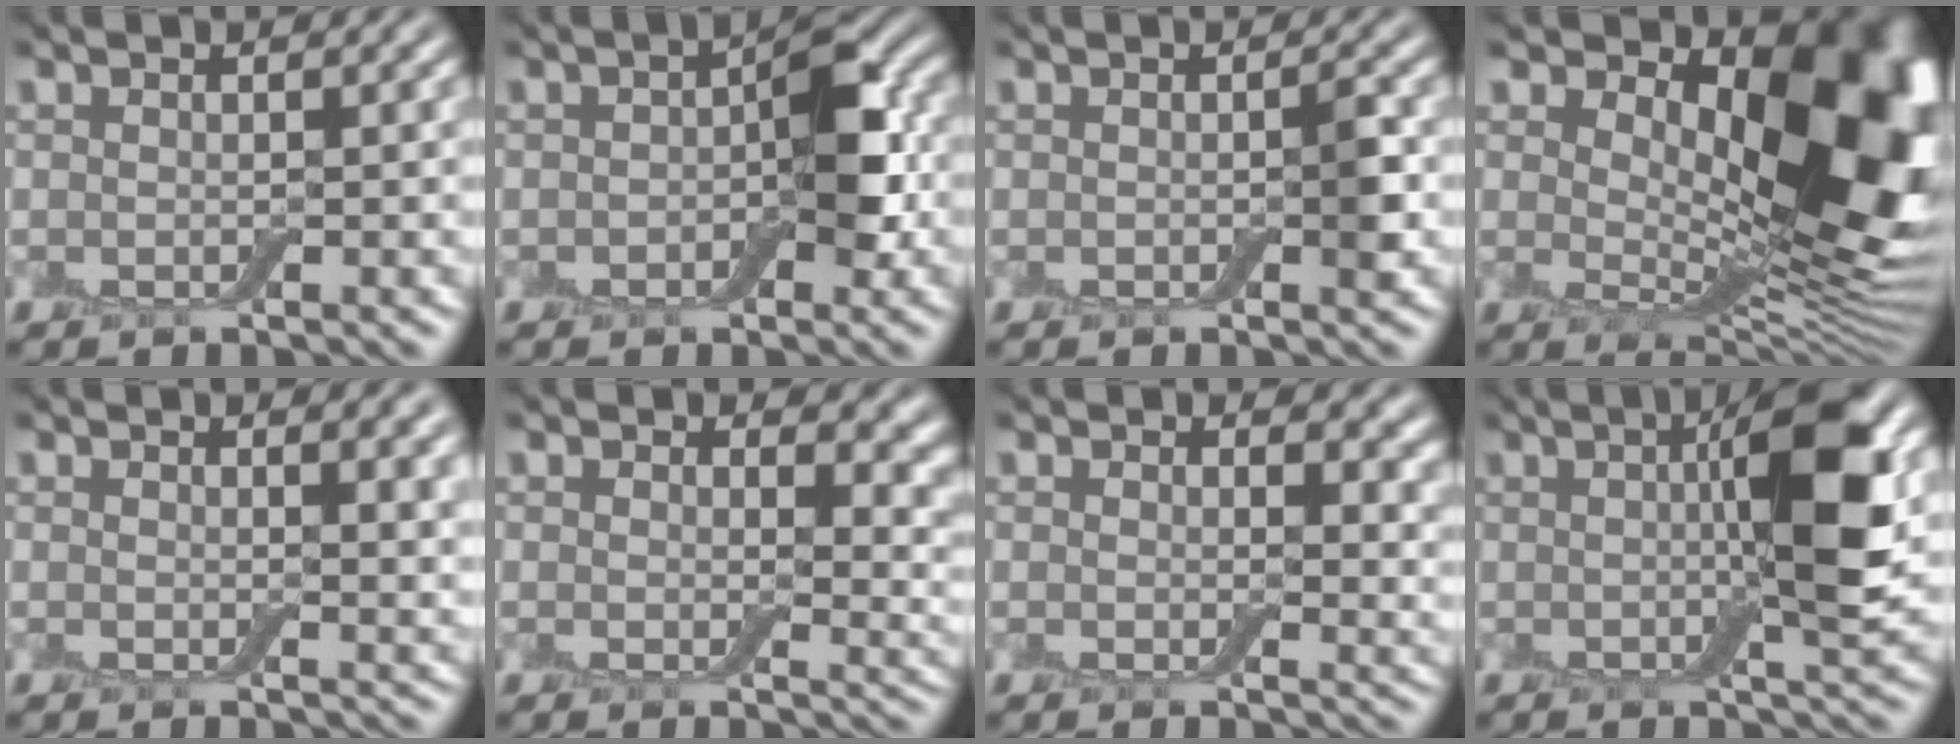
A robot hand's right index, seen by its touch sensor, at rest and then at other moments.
{"total": 4.7, "force": [-0.2, 2.6, 3.9], "torque": [-0.044, 0.008, -0.009]}
{"total": 1.3, "force": [-0.2, 0.5, 1.2], "torque": [-0.015, -0.001, -0.003]}
{"total": 13.8, "force": [4.0, 7.4, 10.9], "torque": [-0.128, -0.004, 0.077]}
{"total": 2.6, "force": [0.7, 1.1, 2.2], "torque": [-0.030, -0.005, 0.014]}
{"total": 4.7, "force": [1.5, 3.2, 3.2], "torque": [-0.042, -0.019, 0.028]}
{"total": 3.6, "force": [1.4, 2.5, 2.3], "torque": [-0.032, -0.017, 0.027]}
{"total": 7.4, "force": [1.2, 1.3, 7.2], "torque": [-0.110, 0.013, 0.015]}